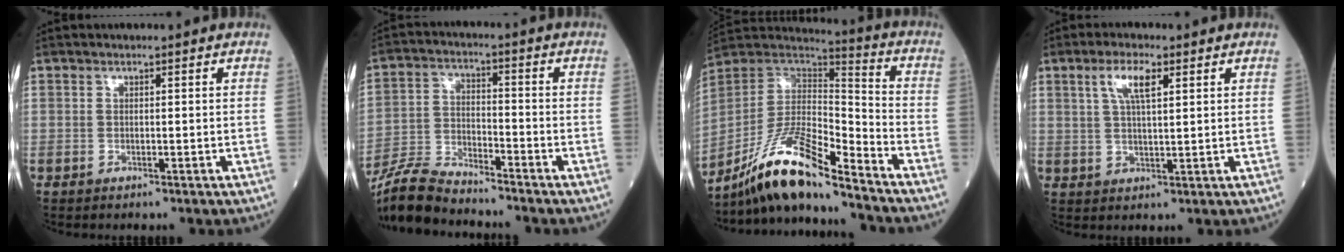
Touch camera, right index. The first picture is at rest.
{"total": 9.3, "force": [-8.8, 1.0, 2.6], "torque": [-0.056, -0.014, -0.169]}
{"total": 15.5, "force": [-12.6, 1.5, 9.0], "torque": [-0.171, 0.010, -0.230]}
{"total": 5.3, "force": [2.4, 1.1, 4.6], "torque": [-0.097, 0.007, 0.049]}